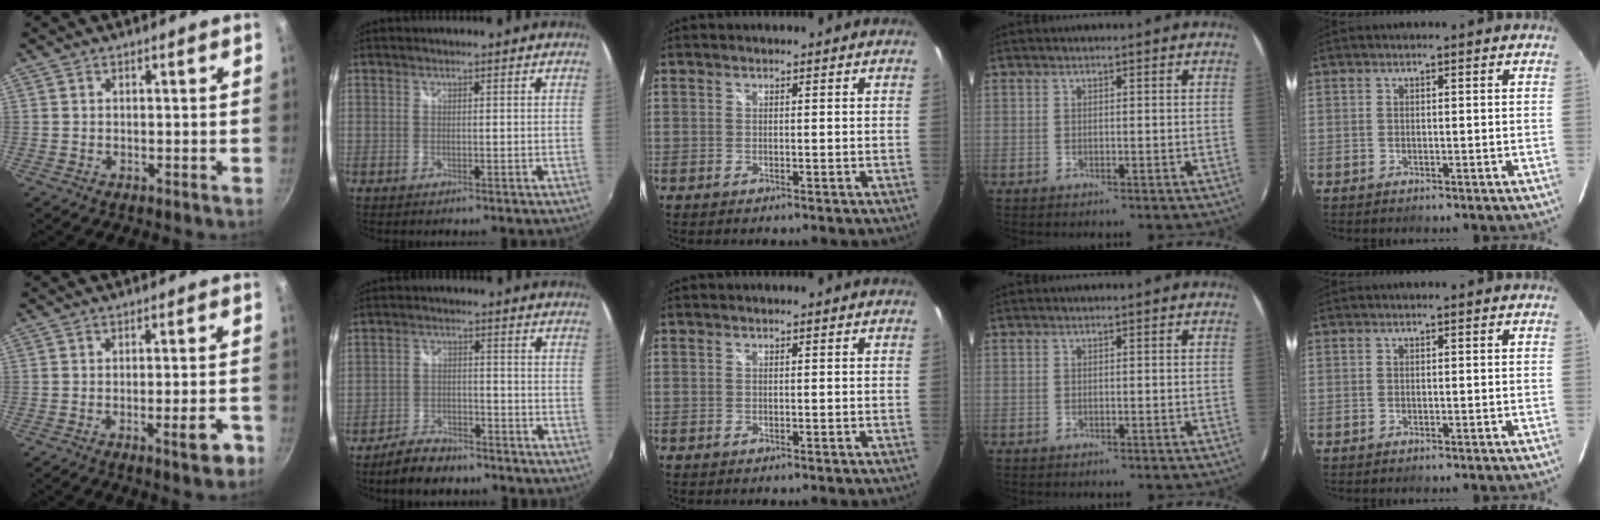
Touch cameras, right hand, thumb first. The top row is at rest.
{"thumb": {"total": 5.7, "force": [-2.8, 1.3, 4.8], "torque": [-0.049, 0.019, -0.032]}, "index": {"total": 7.1, "force": [-5.8, 3.1, 2.7], "torque": [-0.078, 0.006, -0.094]}}